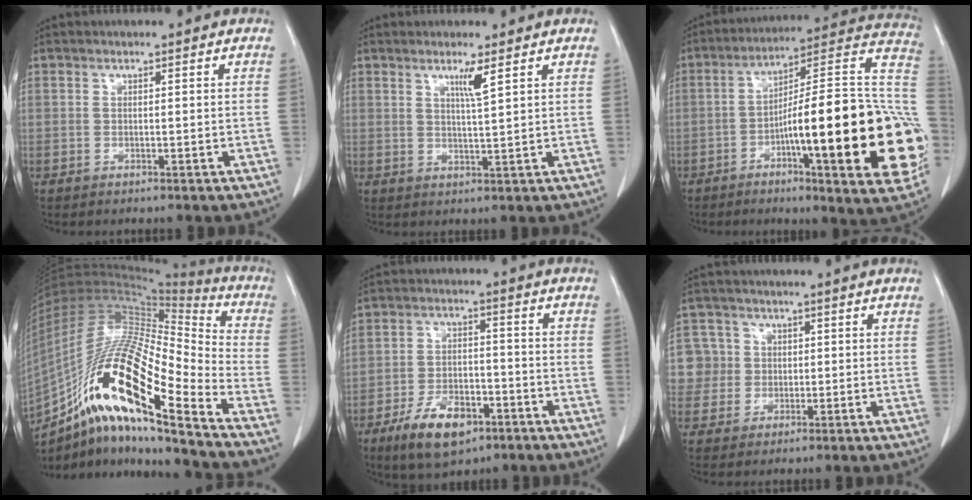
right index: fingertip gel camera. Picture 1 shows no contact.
{"total": 3.1, "force": [1.7, -0.6, 2.5], "torque": [-0.047, -0.008, 0.034]}
{"total": 28.1, "force": [-6.0, 3.9, 27.2], "torque": [-0.290, 0.015, -0.085]}
{"total": 24.8, "force": [-14.3, 3.6, 20.0], "torque": [-0.386, -0.015, -0.258]}
{"total": 9.9, "force": [-5.8, 4.8, 6.4], "torque": [-0.119, -0.001, -0.097]}
{"total": 6.2, "force": [0.8, 6.2, -0.1], "torque": [0.004, 0.025, 0.022]}